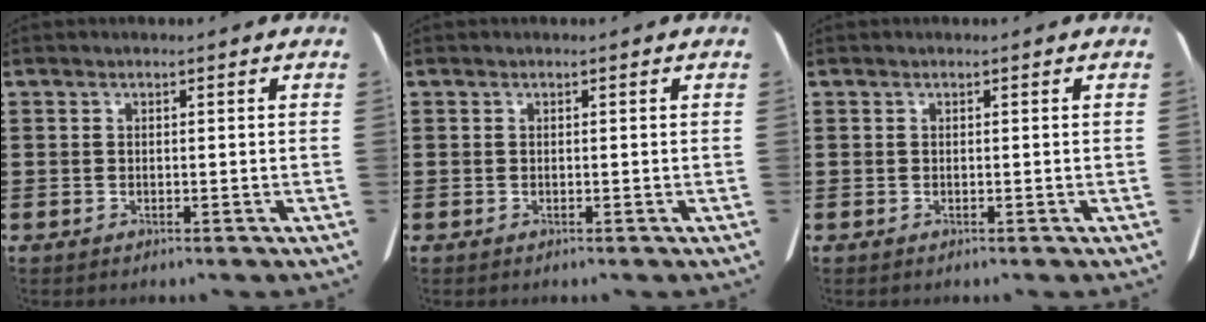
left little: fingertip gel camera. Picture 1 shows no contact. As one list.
[{"total": 0.0}, {"total": 0.0}]